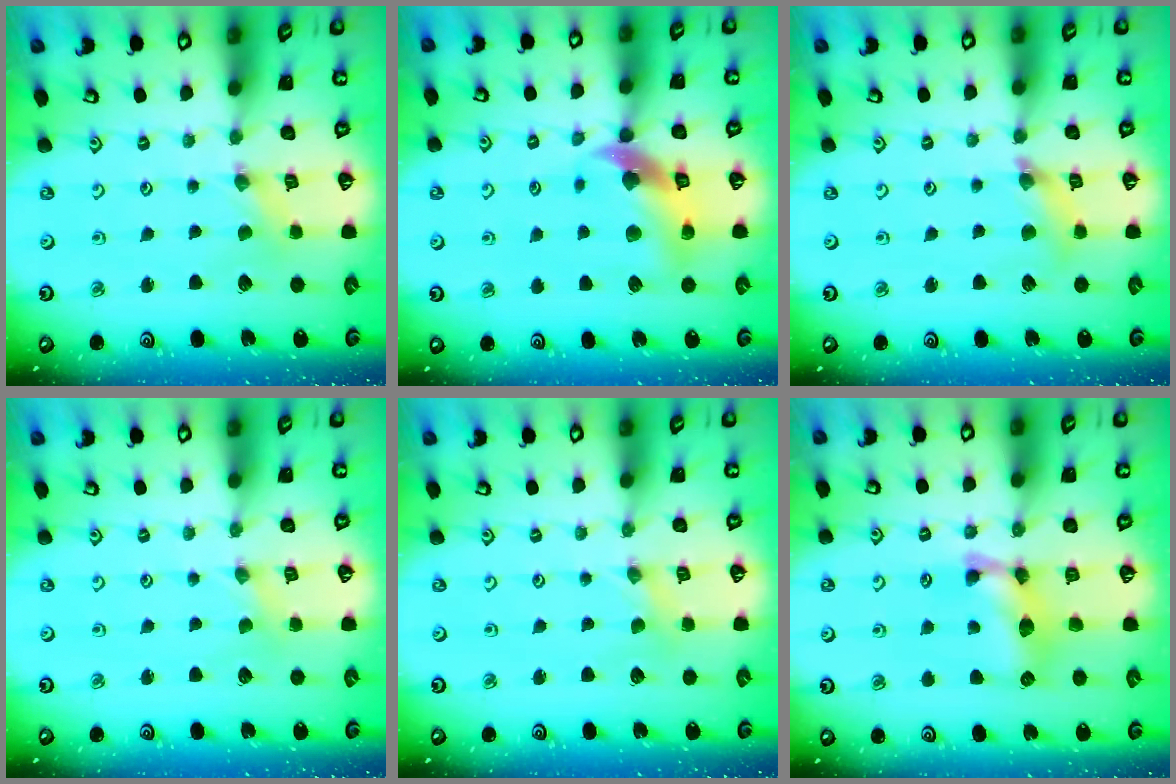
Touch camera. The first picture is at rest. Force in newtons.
{"total": 11.4, "press": 11.3, "slide": 1.6}
{"total": 6.4, "press": 6.4, "slide": 0.6}
{"total": 0.0}
{"total": 0.0}
{"total": 12.2, "press": 12.2, "slide": 0.6}